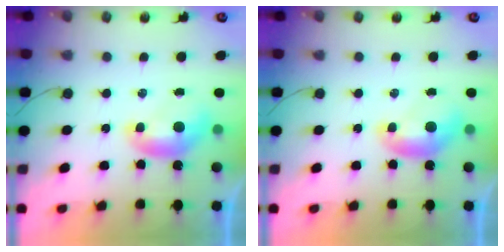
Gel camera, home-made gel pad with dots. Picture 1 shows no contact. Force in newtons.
{"total": 0.0}